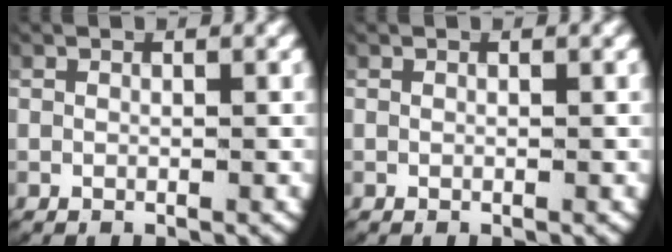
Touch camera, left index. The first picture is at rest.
{"total": 0.0}